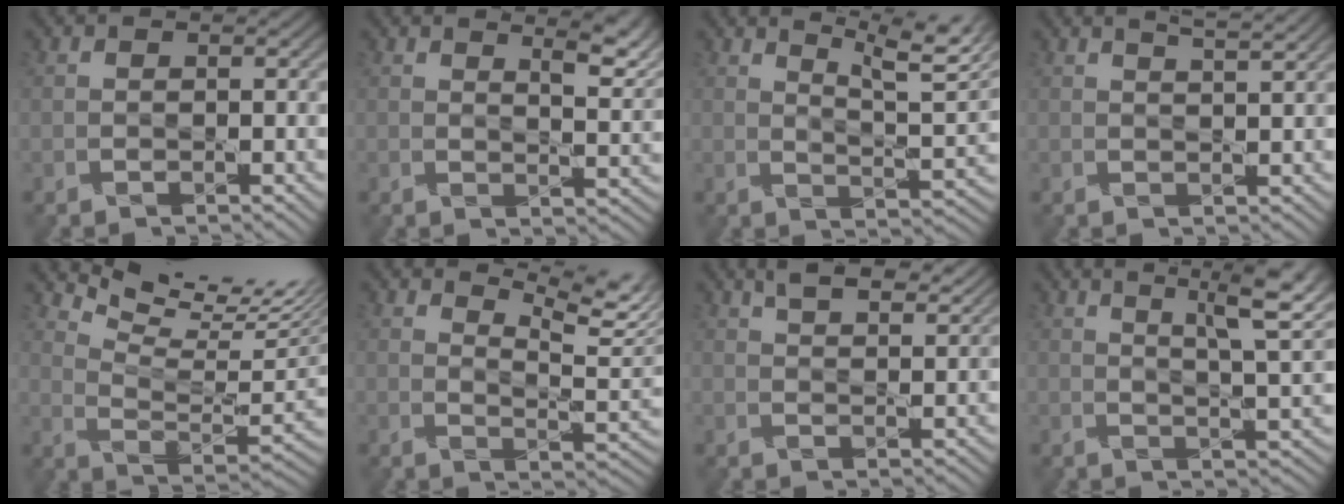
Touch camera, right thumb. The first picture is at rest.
{"total": 5.5, "force": [4.0, 1.1, 3.6], "torque": [-0.058, 0.005, 0.064]}
{"total": 10.9, "force": [7.7, 2.1, 7.5], "torque": [-0.113, 0.013, 0.102]}
{"total": 3.1, "force": [2.7, 0.3, 1.5], "torque": [-0.014, 0.004, 0.022]}
{"total": 12.8, "force": [10.2, 2.7, 7.2], "torque": [-0.140, 0.000, 0.159]}
{"total": 7.9, "force": [6.0, 1.9, 4.9], "torque": [-0.092, 0.003, 0.088]}
{"total": 5.3, "force": [4.3, 1.3, 2.9], "torque": [-0.056, 0.003, 0.071]}
{"total": 9.7, "force": [5.7, 2.0, 7.6], "torque": [-0.105, 0.013, 0.077]}